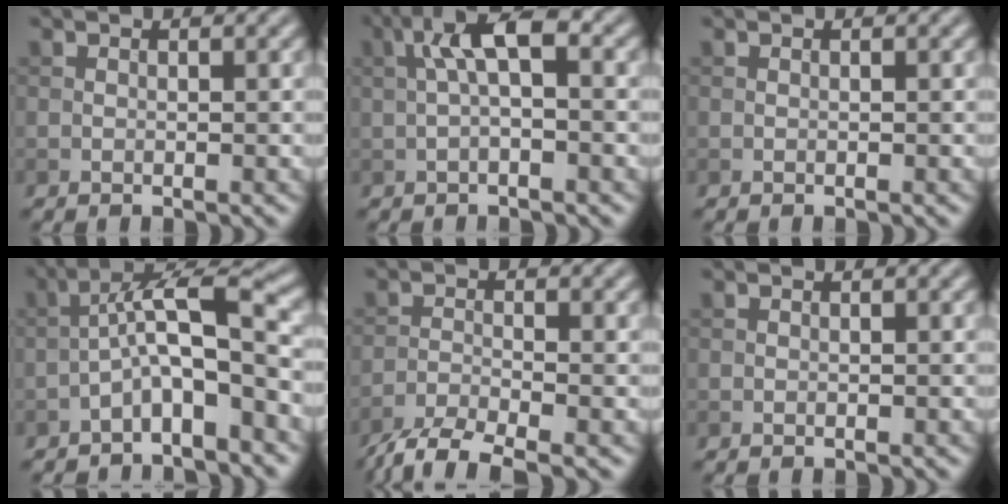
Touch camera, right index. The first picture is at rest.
{"total": 4.6, "force": [0.7, 1.4, 4.3], "torque": [-0.084, 0.018, 0.007]}
{"total": 0.0}
{"total": 5.5, "force": [-2.3, 1.3, 4.8], "torque": [-0.085, 0.026, -0.045]}
{"total": 4.8, "force": [-3.9, 0.9, 2.8], "torque": [-0.054, -0.010, -0.081]}
{"total": 0.0}